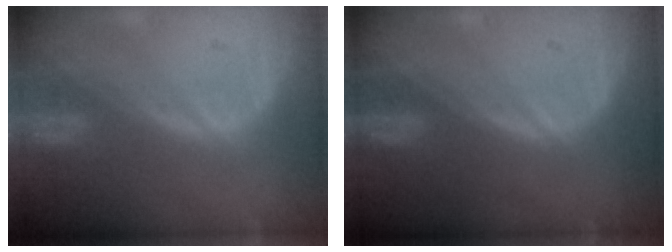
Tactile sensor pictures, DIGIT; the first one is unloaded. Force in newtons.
{"total": 0.0}